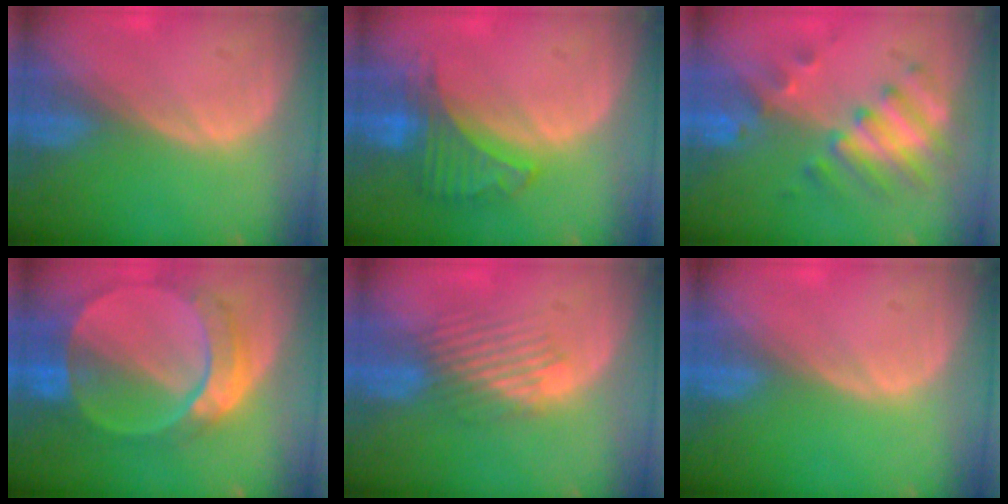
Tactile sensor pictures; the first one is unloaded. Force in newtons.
{"total": 6.5, "press": 6.1, "slide": 2.3}
{"total": 8.3, "press": 7.2, "slide": 4.1}
{"total": 9.6, "press": 8.3, "slide": 4.7}
{"total": 4.8, "press": 4.4, "slide": 1.9}
{"total": 0.0}